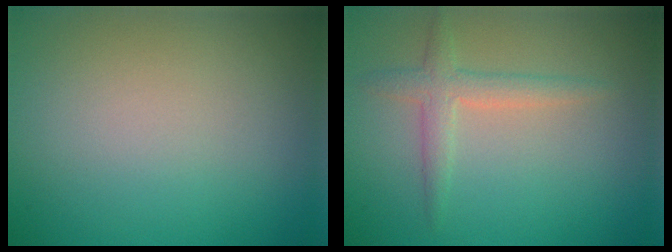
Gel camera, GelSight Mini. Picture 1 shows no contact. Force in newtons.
{"total": 2.3, "press": 2.3, "slide": 0.1}